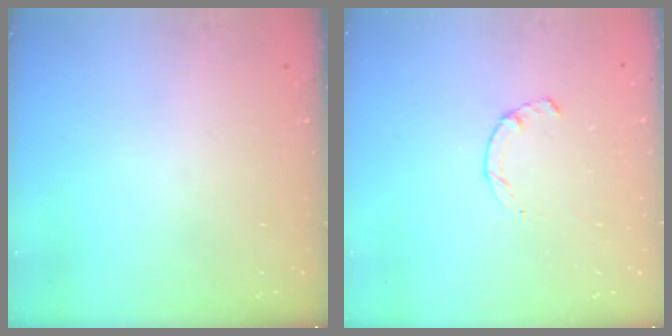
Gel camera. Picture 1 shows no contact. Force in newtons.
{"total": 1.7, "press": 1.6, "slide": 0.4}